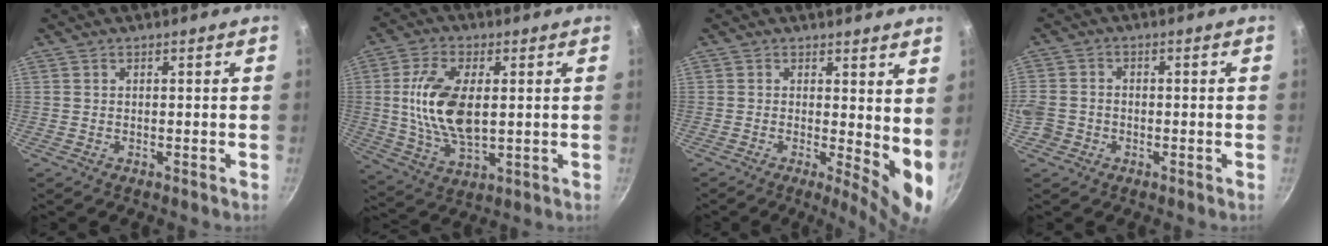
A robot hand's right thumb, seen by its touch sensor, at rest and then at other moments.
{"total": 13.9, "force": [1.5, 7.2, 11.8], "torque": [-0.222, -0.002, 0.032]}
{"total": 7.5, "force": [0.9, 2.6, 7.0], "torque": [-0.087, -0.026, 0.012]}
{"total": 6.5, "force": [-2.0, 5.5, 2.8], "torque": [-0.062, 0.018, -0.042]}